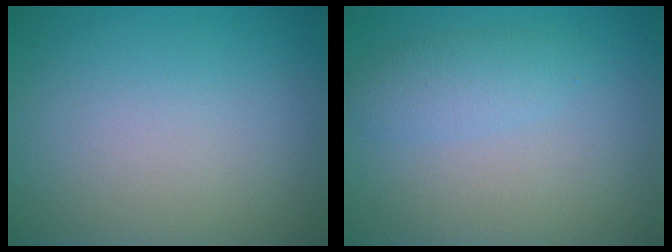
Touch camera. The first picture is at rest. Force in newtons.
{"total": 2.1, "press": 2.1, "slide": 0.1}